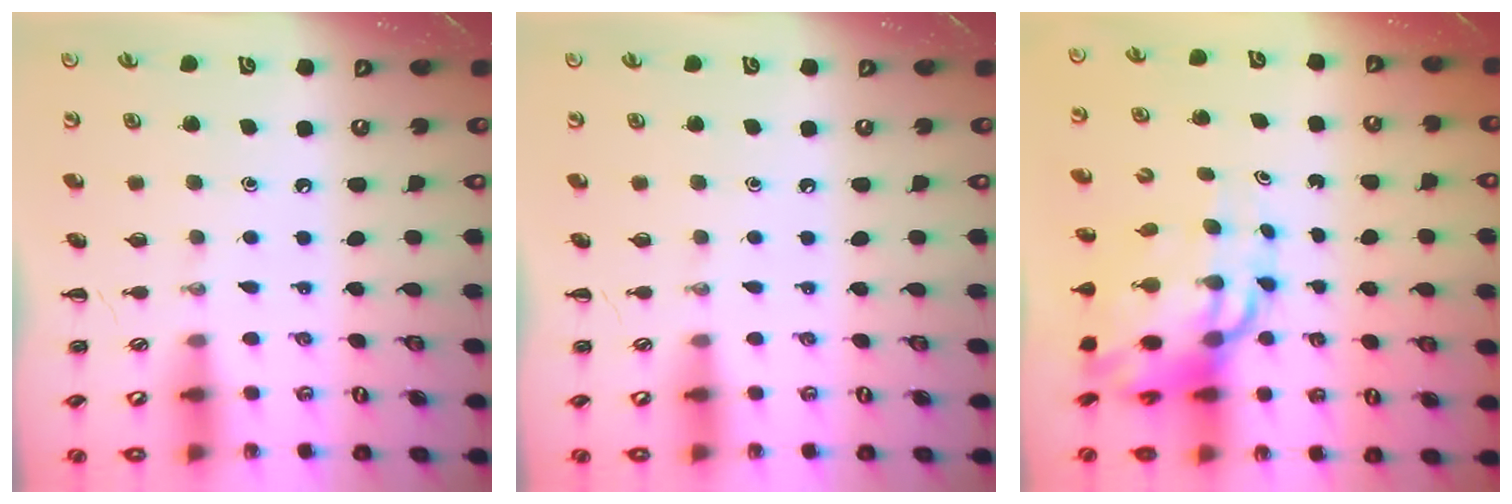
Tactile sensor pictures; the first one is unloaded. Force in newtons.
{"total": 0.0}
{"total": 13.9, "press": 13.4, "slide": 3.8}